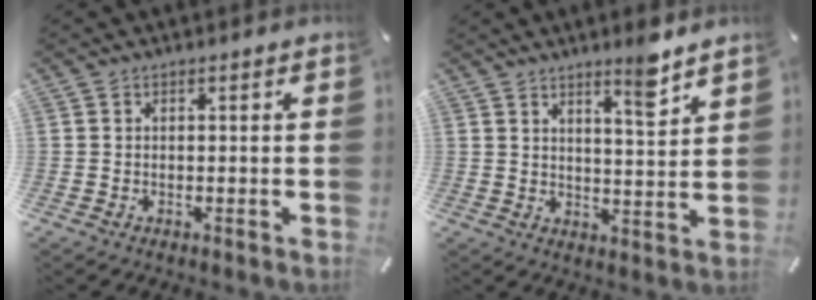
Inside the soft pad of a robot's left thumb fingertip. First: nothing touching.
{"total": 6.9, "force": [5.6, 0.5, 4.0], "torque": [-0.053, -0.043, 0.090]}